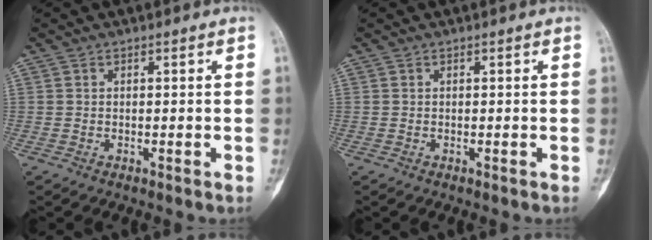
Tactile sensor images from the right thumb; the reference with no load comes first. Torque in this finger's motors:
{"motor_torque": [0.02, 0.02, -0.20, 0.22, 0.00]}